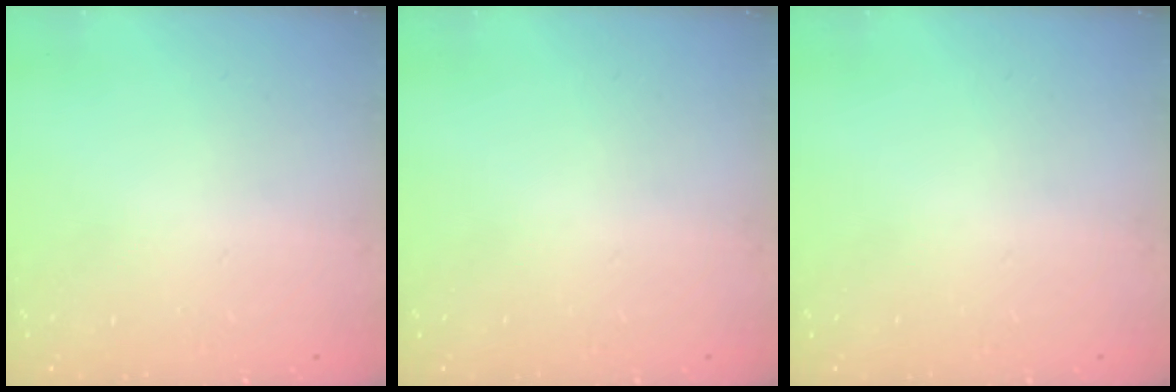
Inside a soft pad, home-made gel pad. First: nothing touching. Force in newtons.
{"total": 0.0}
{"total": 0.0}